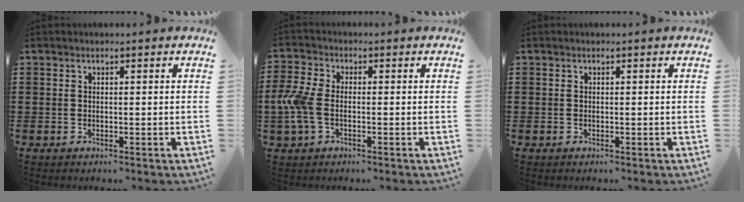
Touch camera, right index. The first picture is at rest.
{"total": 5.6, "force": [-1.2, 3.0, 4.6], "torque": [-0.132, -0.008, -0.035]}
{"total": 0.0}